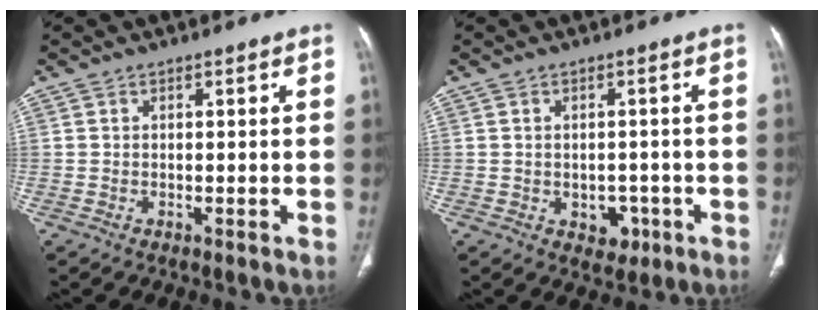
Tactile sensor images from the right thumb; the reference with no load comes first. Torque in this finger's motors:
{"motor_torque": [-0.26, 0.23, -0.10, -0.21, 0.07]}